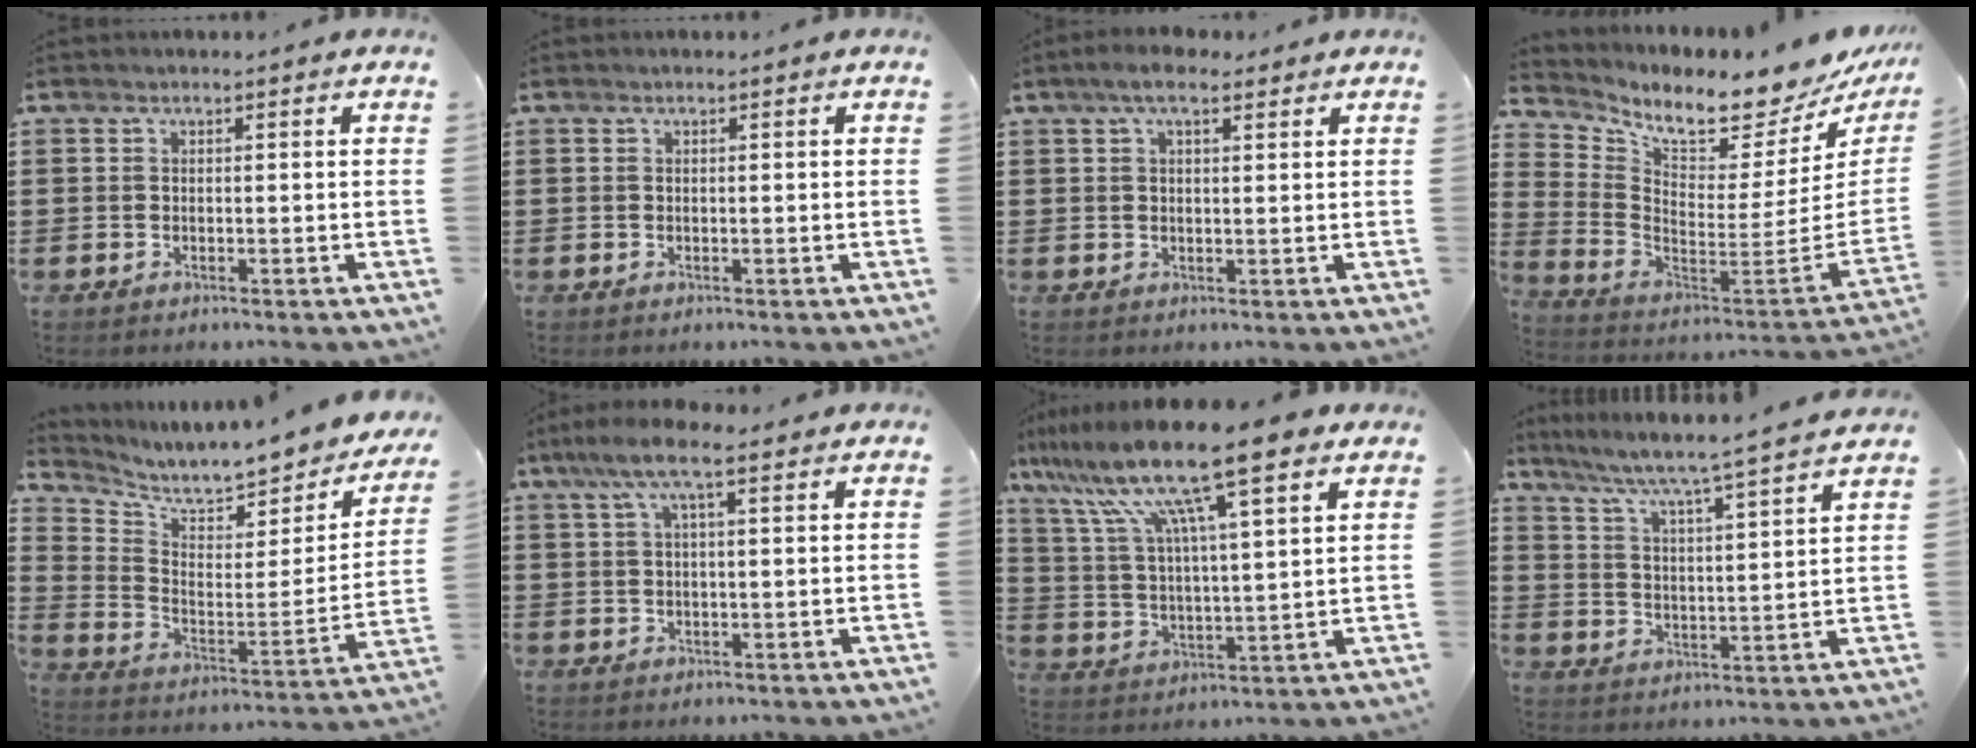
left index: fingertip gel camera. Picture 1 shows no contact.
{"total": 0.0}
{"total": 4.0, "force": [2.4, 1.4, 2.8], "torque": [-0.060, 0.008, 0.043]}
{"total": 6.9, "force": [6.3, 1.1, 2.7], "torque": [-0.076, -0.073, 0.101]}
{"total": 5.4, "force": [5.1, 0.5, 1.7], "torque": [-0.055, -0.061, 0.081]}
{"total": 6.2, "force": [3.5, 1.6, 5.0], "torque": [-0.105, 0.006, 0.060]}
{"total": 15.0, "force": [10.6, 1.7, 10.5], "torque": [-0.234, -0.038, 0.174]}
{"total": 4.8, "force": [4.3, -0.7, 2.0], "torque": [-0.061, -0.038, 0.064]}